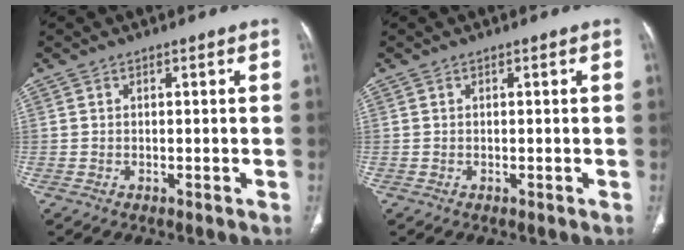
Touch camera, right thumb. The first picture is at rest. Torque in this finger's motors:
{"motor_torque": [0.17, 0.16, -0.07, 0.04, 0.03]}